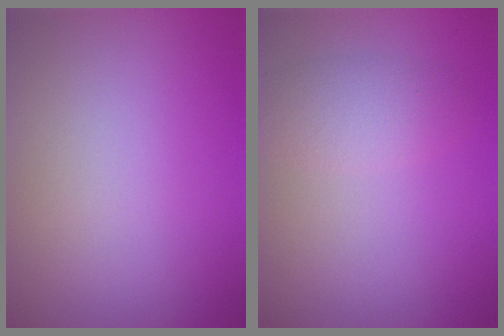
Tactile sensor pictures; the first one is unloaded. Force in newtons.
{"total": 2.4, "press": 2.4, "slide": 0.1}